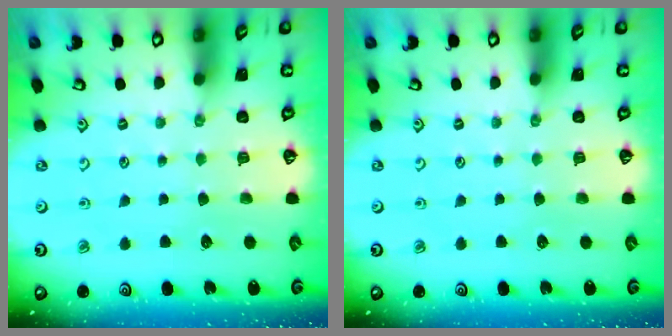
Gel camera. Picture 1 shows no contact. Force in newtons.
{"total": 0.0}